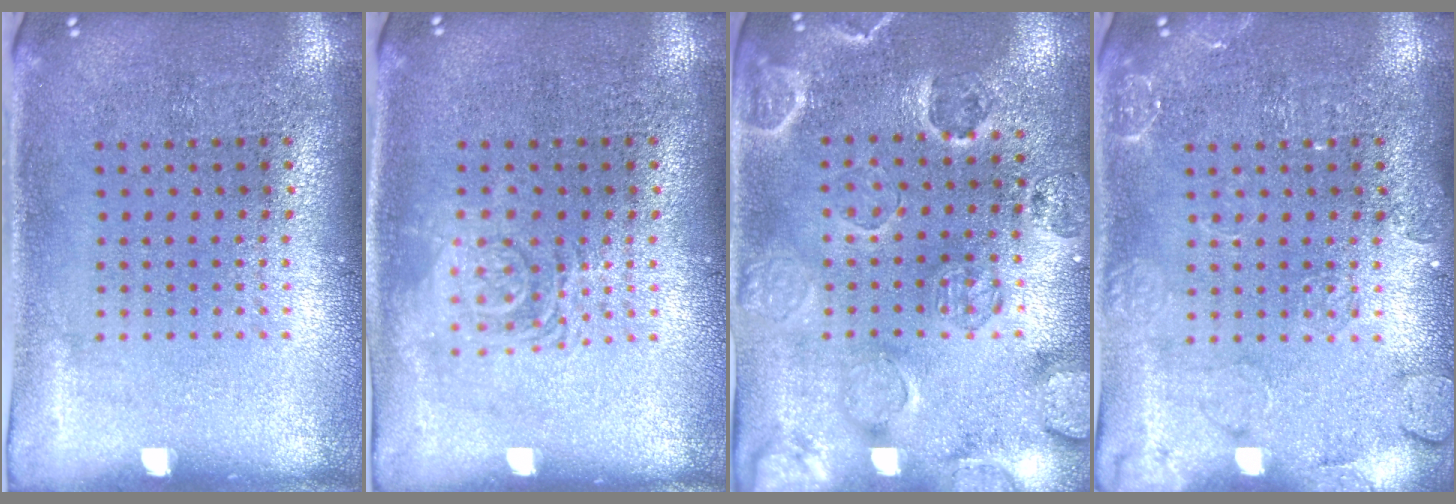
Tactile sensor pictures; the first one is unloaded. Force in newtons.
{"total": 1.2, "press": 1.2, "slide": 0.2}
{"total": 2.5, "press": 2.2, "slide": 1.1}
{"total": 2.5, "press": 2.5, "slide": 0.4}